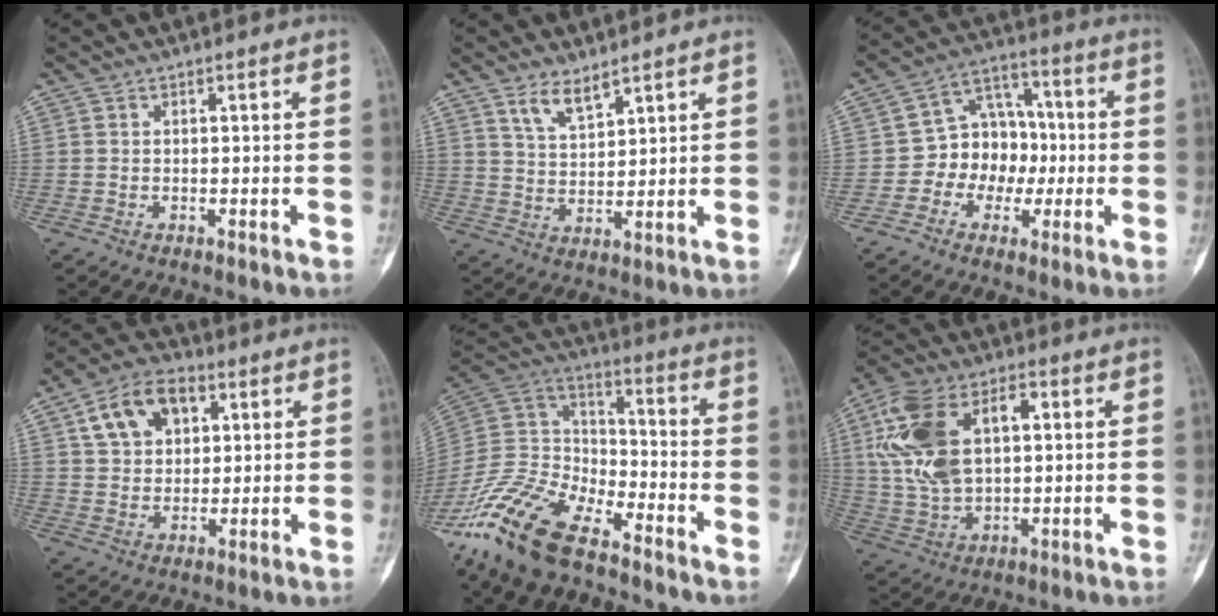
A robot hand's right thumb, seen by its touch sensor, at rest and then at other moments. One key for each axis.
{"total": 5.2, "fx": 3.9, "fy": 2.1, "fz": 2.7, "tx": -0.041, "ty": -0.030, "tz": 0.081}
{"total": 10.6, "fx": -1.6, "fy": 8.9, "fz": 5.6, "tx": -0.041, "ty": 0.039, "tz": -0.038}
{"total": 11.6, "fx": 4.7, "fy": 7.9, "fz": 7.1, "tx": -0.095, "ty": 0.002, "tz": 0.078}
{"total": 18.5, "fx": -13.3, "fy": 7.6, "fz": 10.3, "tx": -0.204, "ty": 0.063, "tz": -0.258}
{"total": 18.3, "fx": 4.0, "fy": 11.0, "fz": 14.1, "tx": -0.271, "ty": 0.013, "tz": 0.076}